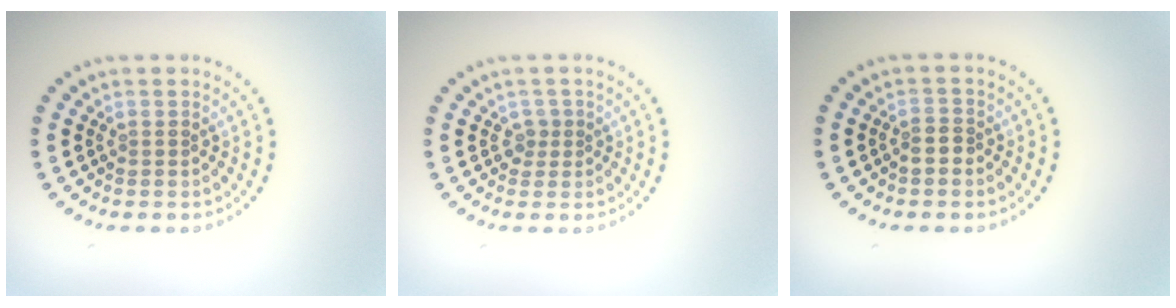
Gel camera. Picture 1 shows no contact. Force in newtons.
{"total": 1.2, "press": 0.9, "slide": 0.7}
{"total": 1.4, "press": 1.2, "slide": 0.8}